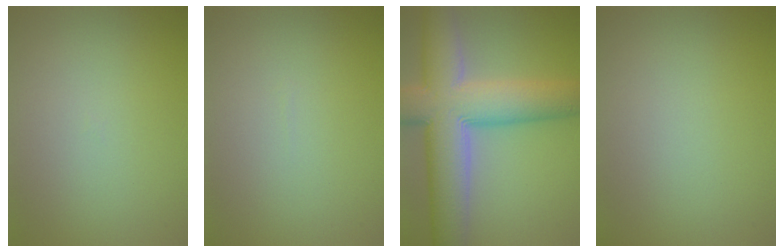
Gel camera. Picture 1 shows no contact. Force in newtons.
{"total": 0.0}
{"total": 12.4, "press": 12.3, "slide": 0.7}
{"total": 0.0}